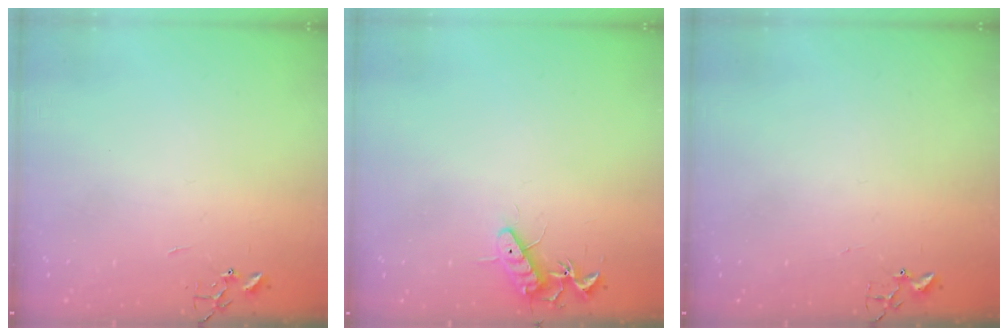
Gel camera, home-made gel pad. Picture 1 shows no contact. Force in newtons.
{"total": 11.5, "press": 11.5, "slide": 1.0}
{"total": 1.8, "press": 1.8, "slide": 0.2}